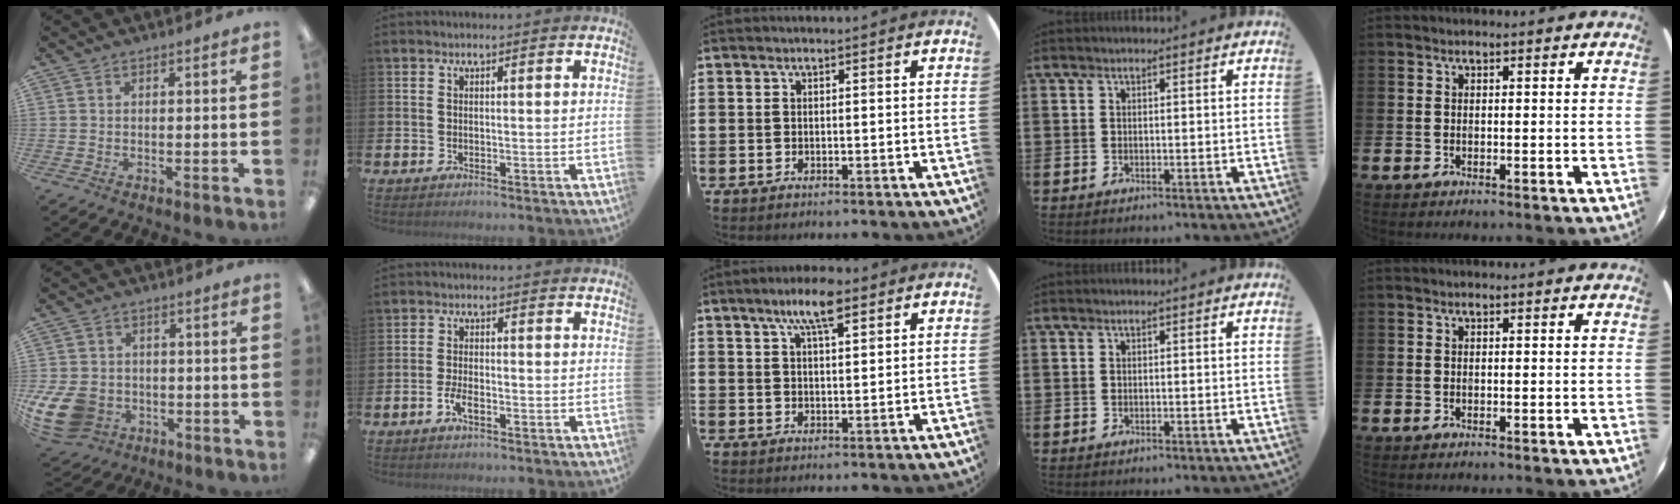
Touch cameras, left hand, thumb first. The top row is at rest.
{"thumb": {"total": 11.7, "force": [-4.0, 9.0, 6.4], "torque": [-0.147, 0.023, -0.069]}, "index": {"total": 2.6, "force": [-1.0, 1.1, 2.1], "torque": [-0.042, 0.004, -0.017]}, "middle": {"total": 6.4, "force": [4.4, 1.5, 4.4], "torque": [-0.086, 0.001, 0.074]}}